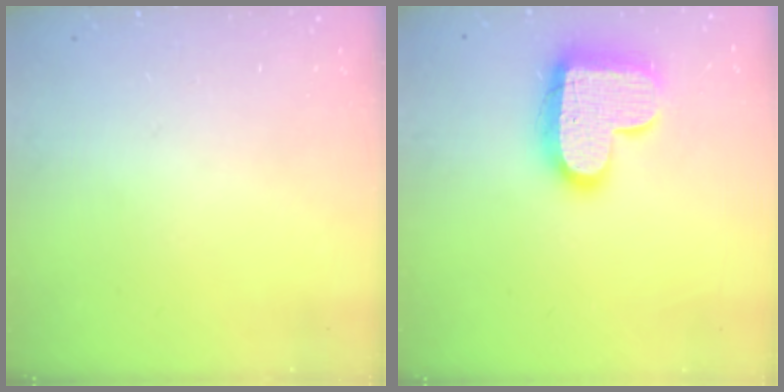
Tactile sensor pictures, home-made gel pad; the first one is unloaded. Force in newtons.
{"total": 17.2, "press": 17.1, "slide": 1.3}